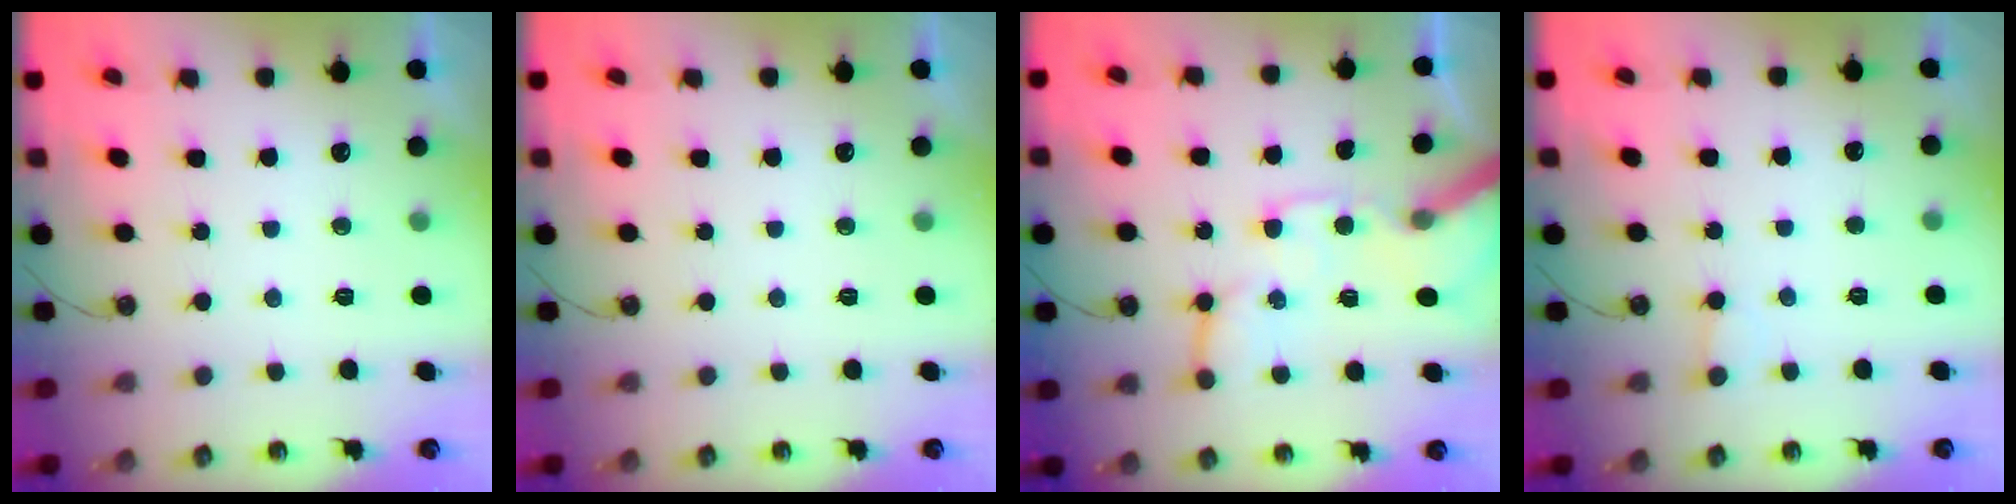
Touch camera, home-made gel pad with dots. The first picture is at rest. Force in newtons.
{"total": 0.0}
{"total": 15.9, "press": 15.7, "slide": 2.6}
{"total": 2.3, "press": 2.3, "slide": 0.2}